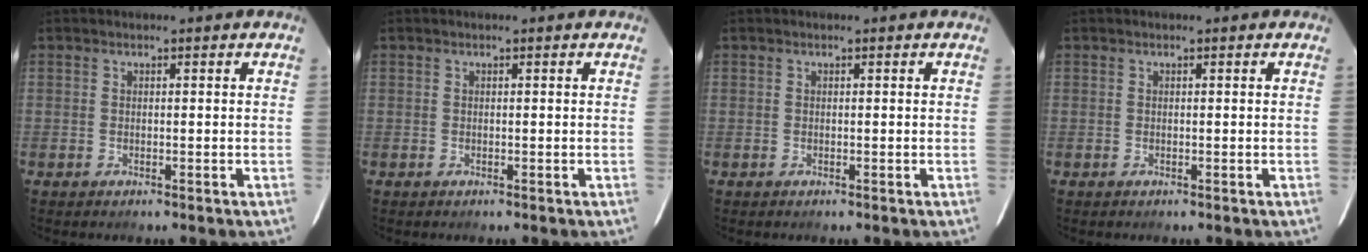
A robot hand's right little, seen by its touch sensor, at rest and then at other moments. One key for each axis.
{"total": 0.0}
{"total": 0.0}
{"total": 0.0}